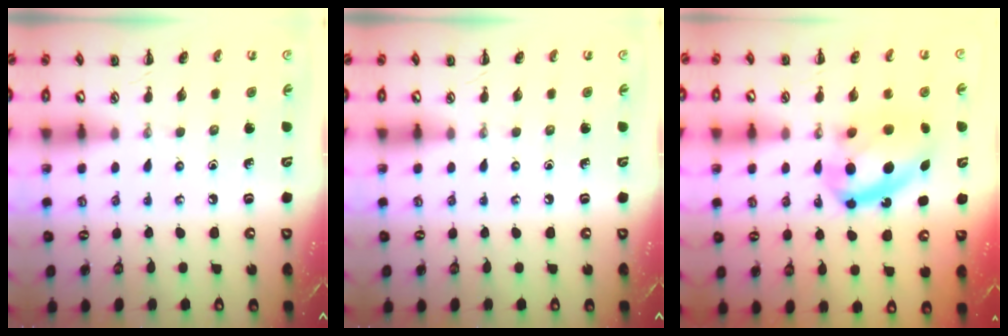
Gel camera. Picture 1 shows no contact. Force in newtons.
{"total": 0.0}
{"total": 12.3, "press": 11.9, "slide": 2.9}